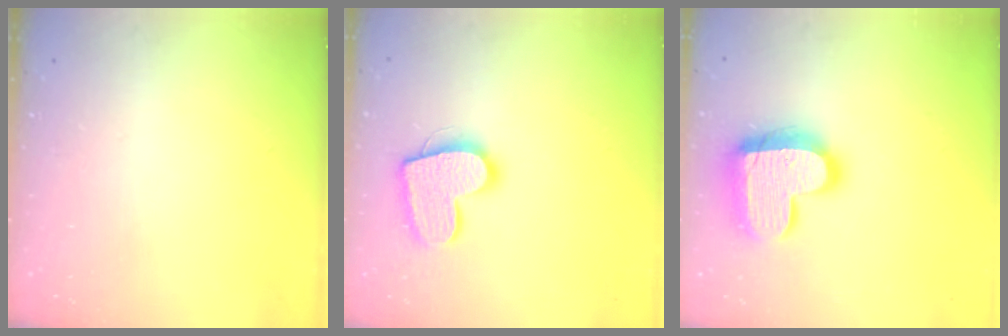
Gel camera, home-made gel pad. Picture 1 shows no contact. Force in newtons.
{"total": 14.3, "press": 14.3, "slide": 1.1}
{"total": 18.3, "press": 18.2, "slide": 1.2}